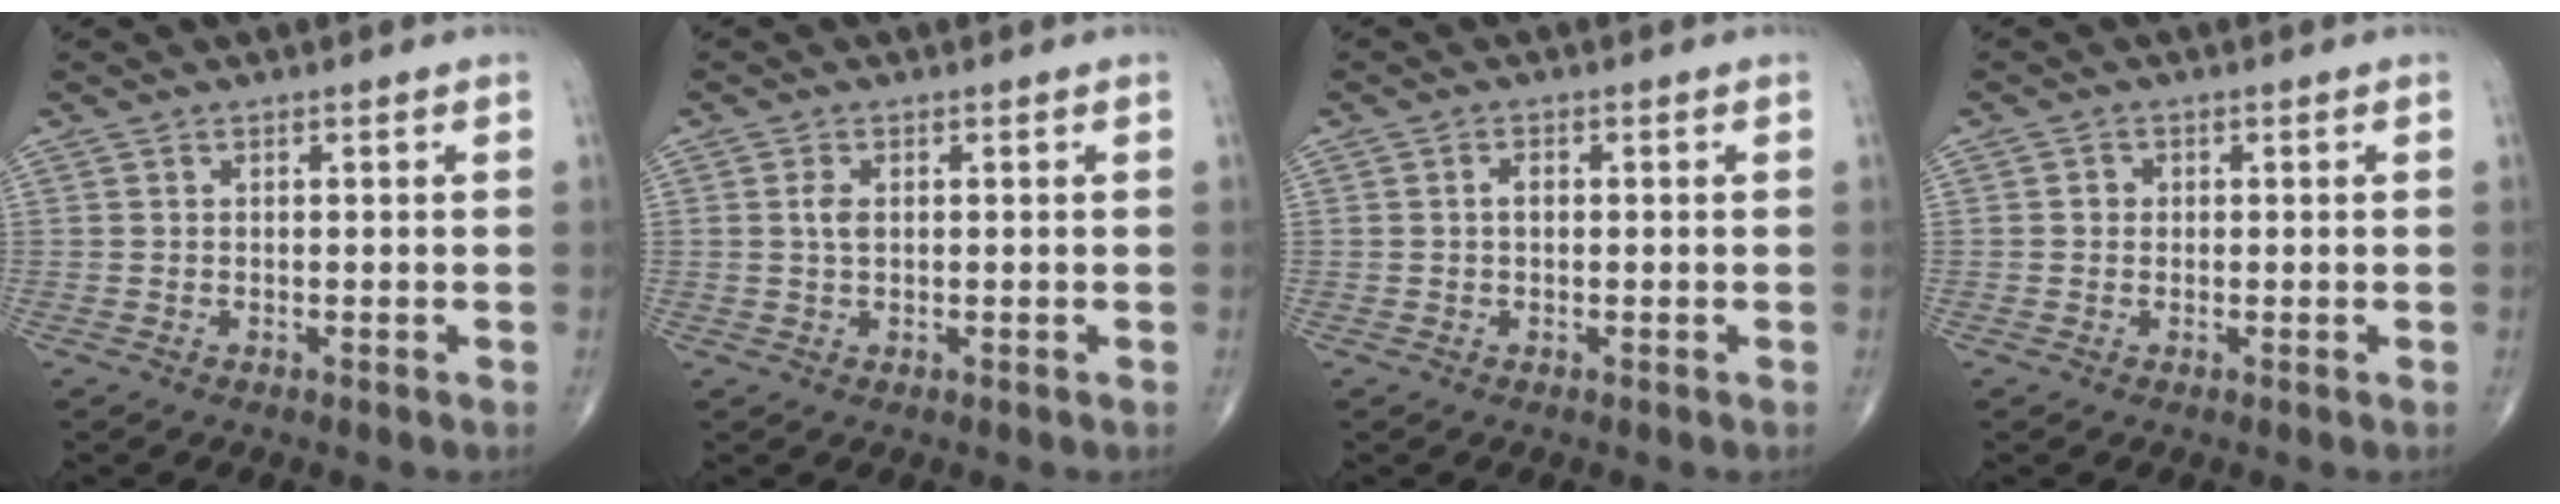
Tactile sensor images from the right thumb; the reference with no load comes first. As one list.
[{"total": 2.1, "force": [0.4, 1.2, 1.7], "torque": [-0.036, 0.001, 0.008]}, {"total": 1.5, "force": [0.0, 0.9, 1.2], "torque": [-0.019, 0.005, -0.001]}, {"total": 1.4, "force": [0.0, 1.3, 0.5], "torque": [0.000, 0.004, -0.002]}]